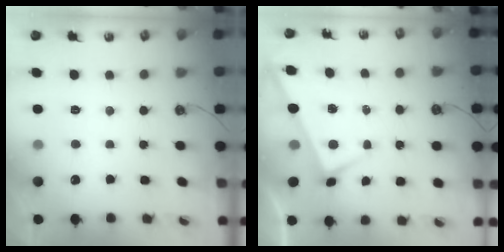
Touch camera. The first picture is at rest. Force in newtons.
{"total": 2.8, "press": 2.8, "slide": 0.4}